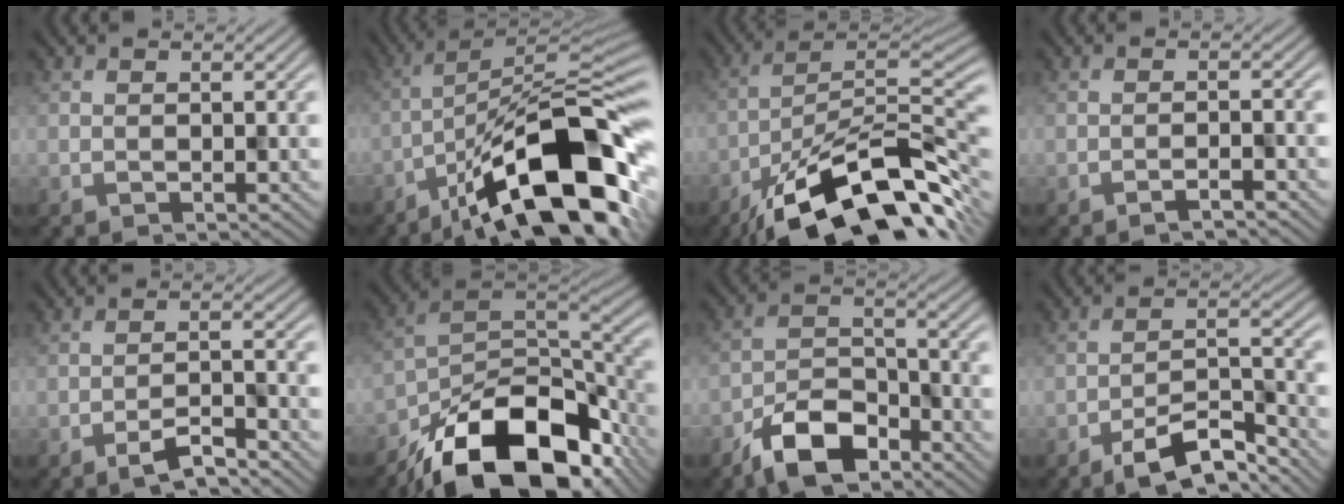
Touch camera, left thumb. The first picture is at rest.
{"total": 17.2, "force": [-9.5, 5.2, 13.4], "torque": [-0.204, 0.008, -0.168]}
{"total": 16.8, "force": [-10.6, 5.5, 11.9], "torque": [-0.204, -0.007, -0.193]}
{"total": 2.1, "force": [-1.6, 0.1, 1.3], "torque": [-0.022, 0.006, -0.033]}
{"total": 4.0, "force": [-3.1, 0.5, 2.5], "torque": [-0.046, 0.009, -0.059]}
{"total": 18.3, "force": [-11.9, 8.7, 10.9], "torque": [-0.206, -0.048, -0.185]}
{"total": 8.6, "force": [-6.0, 3.9, 4.8], "torque": [-0.084, 0.000, -0.129]}
{"total": 8.6, "force": [-6.3, 2.3, 5.3], "torque": [-0.088, 0.005, -0.113]}